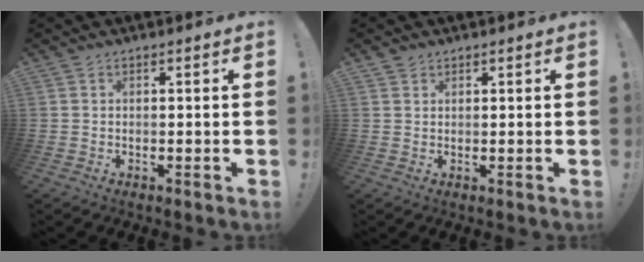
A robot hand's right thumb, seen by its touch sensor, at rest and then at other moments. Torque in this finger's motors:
{"motor_torque": [0.00, 0.00, 0.15, 0.11, 0.00]}